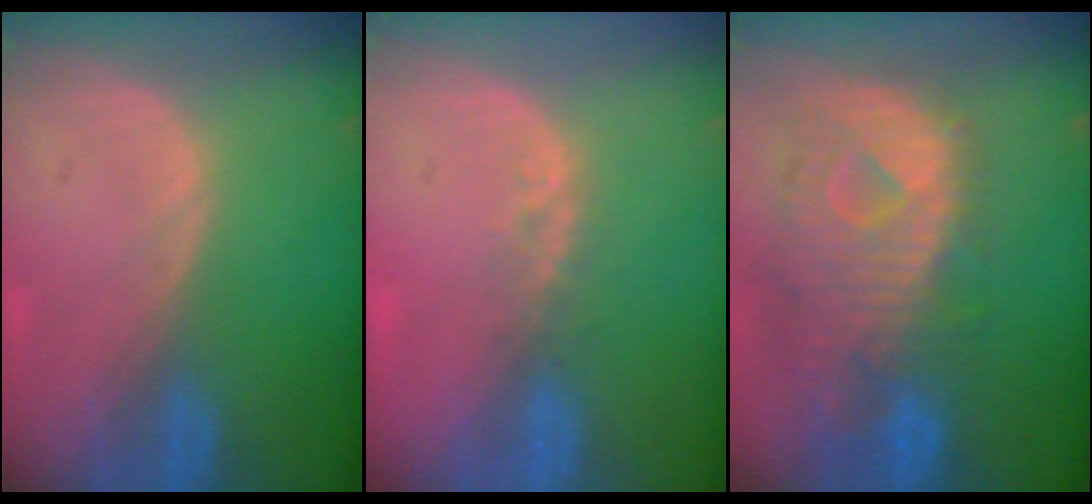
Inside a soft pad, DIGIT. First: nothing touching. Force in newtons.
{"total": 2.1, "press": 1.8, "slide": 1.1}
{"total": 11.7, "press": 10.1, "slide": 5.9}